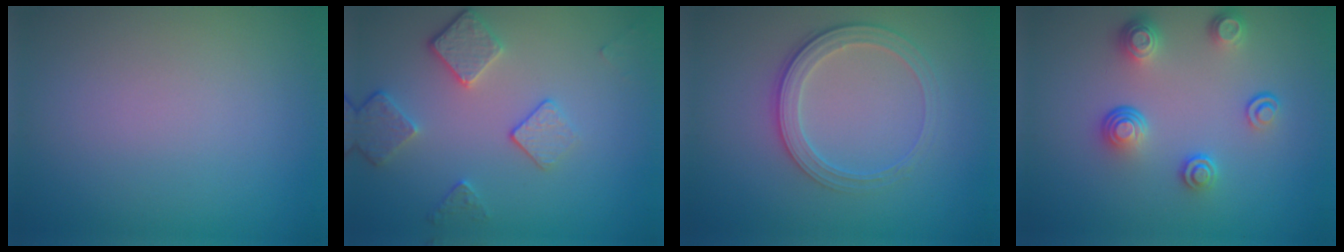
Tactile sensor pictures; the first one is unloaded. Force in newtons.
{"total": 3.7, "press": 2.9, "slide": 2.3}
{"total": 2.8, "press": 2.6, "slide": 1.1}
{"total": 3.9, "press": 2.8, "slide": 2.6}